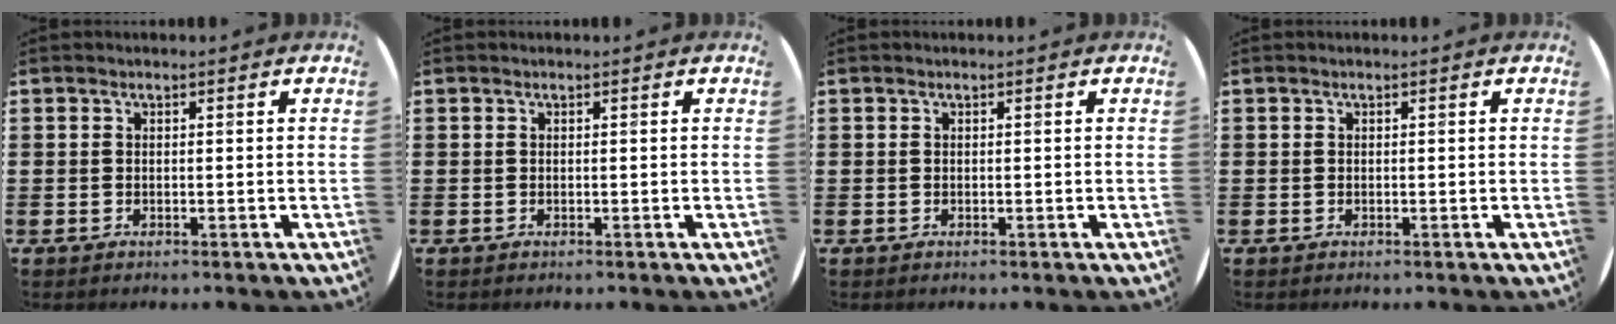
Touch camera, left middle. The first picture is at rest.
{"total": 0.0}
{"total": 0.0}
{"total": 0.0}